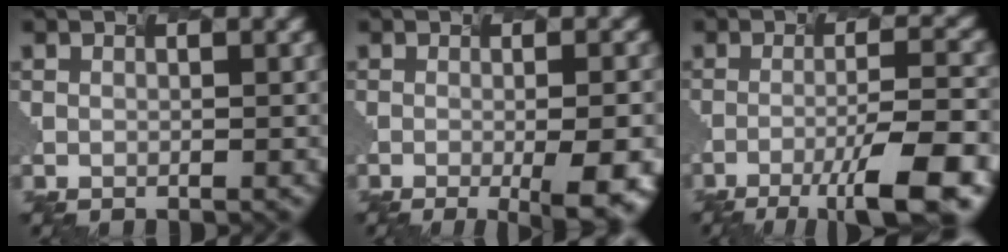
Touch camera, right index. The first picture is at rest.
{"total": 6.9, "force": [-2.1, 1.9, 6.3], "torque": [-0.058, -0.004, -0.012]}
{"total": 9.0, "force": [-5.0, 1.3, 7.4], "torque": [-0.103, 0.006, -0.072]}